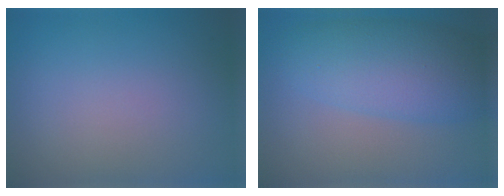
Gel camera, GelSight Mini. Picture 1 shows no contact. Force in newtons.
{"total": 7.0, "press": 7.0, "slide": 0.3}